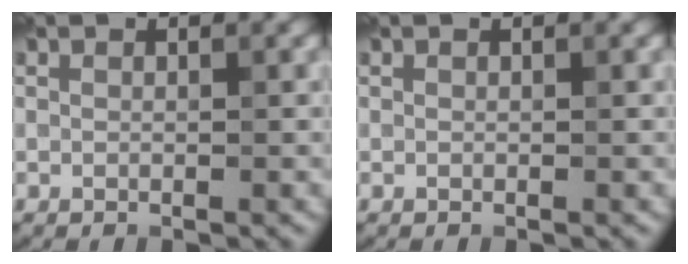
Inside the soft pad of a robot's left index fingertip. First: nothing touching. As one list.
[{"total": 0.0}]